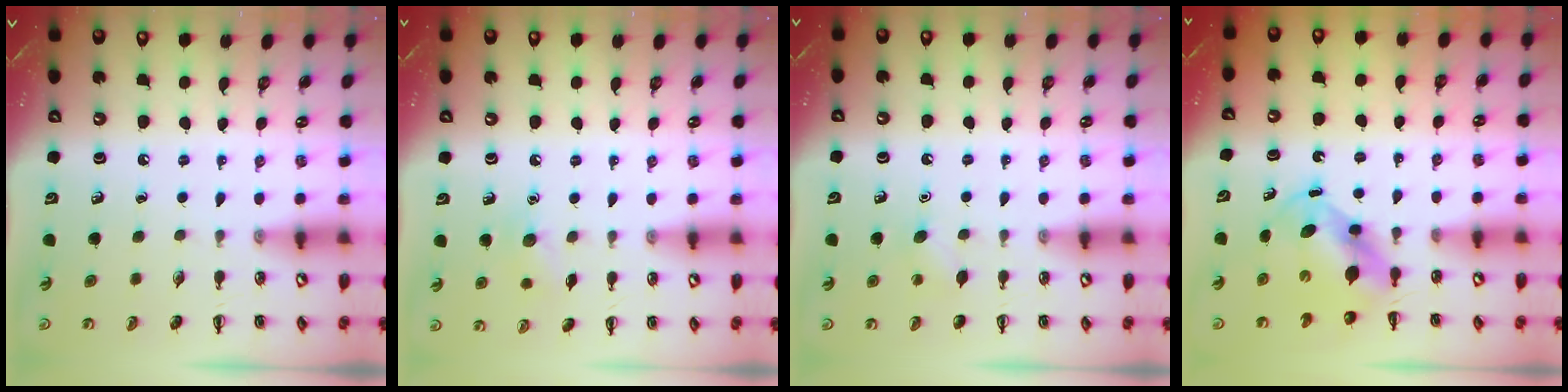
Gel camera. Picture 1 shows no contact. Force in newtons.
{"total": 7.2, "press": 6.9, "slide": 1.9}
{"total": 4.0, "press": 3.8, "slide": 1.1}
{"total": 5.7, "press": 5.7, "slide": 1.0}